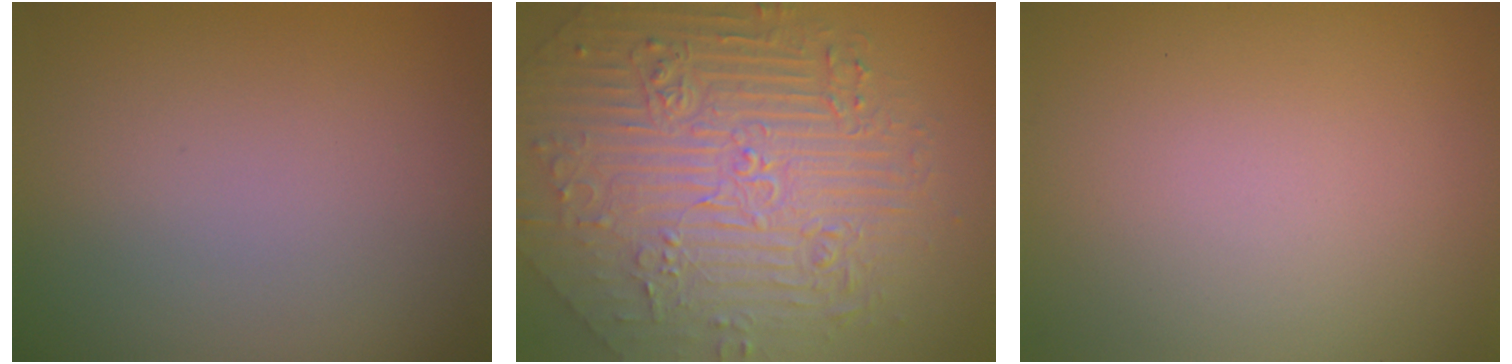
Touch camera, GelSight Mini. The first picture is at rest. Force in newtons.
{"total": 6.9, "press": 6.0, "slide": 3.5}
{"total": 0.0}